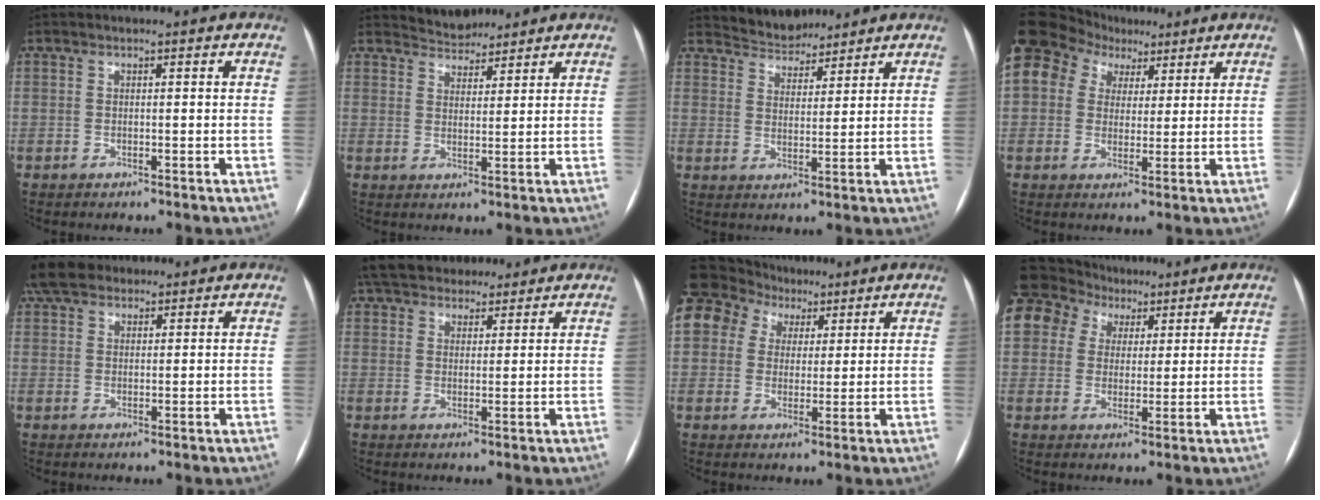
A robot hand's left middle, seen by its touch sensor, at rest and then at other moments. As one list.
[{"total": 4.0, "force": [3.8, 1.1, -0.3], "torque": [0.002, 0.013, 0.067]}, {"total": 5.6, "force": [5.3, 1.6, 0.0], "torque": [-0.006, 0.014, 0.094]}, {"total": 27.6, "force": [13.5, 21.0, 11.9], "torque": [-0.380, 0.122, 0.253]}, {"total": 6.5, "force": [5.3, 3.0, 2.3], "torque": [-0.050, 0.034, 0.100]}, {"total": 14.2, "force": [12.1, 5.9, 4.6], "torque": [-0.086, 0.039, 0.189]}, {"total": 21.1, "force": [10.2, 16.2, 8.7], "torque": [-0.273, 0.107, 0.194]}, {"total": 18.5, "force": [9.3, 14.2, 7.4], "torque": [-0.229, 0.095, 0.177]}]